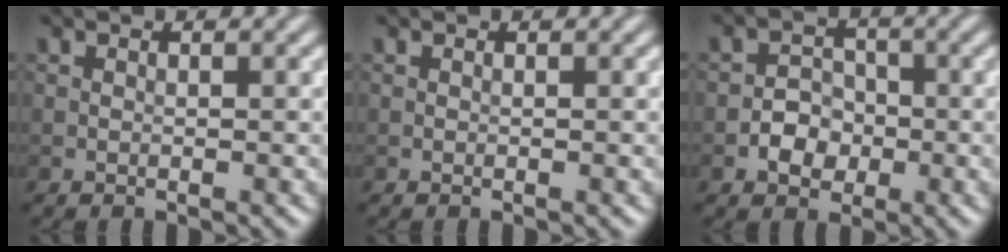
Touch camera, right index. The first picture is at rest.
{"total": 0.0}
{"total": 2.7, "force": [-1.0, 2.2, 1.2], "torque": [-0.012, 0.003, -0.020]}